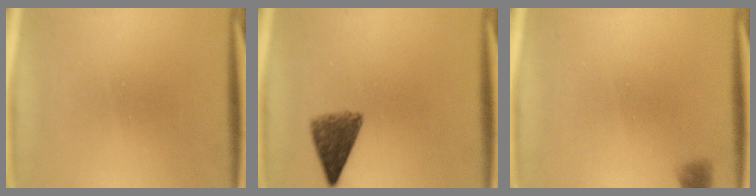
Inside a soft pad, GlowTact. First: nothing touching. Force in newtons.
{"total": 5.8}
{"total": 1.2}